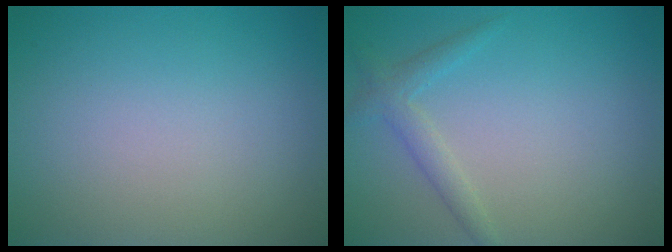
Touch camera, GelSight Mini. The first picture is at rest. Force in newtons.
{"total": 1.9, "press": 1.9, "slide": 0.2}